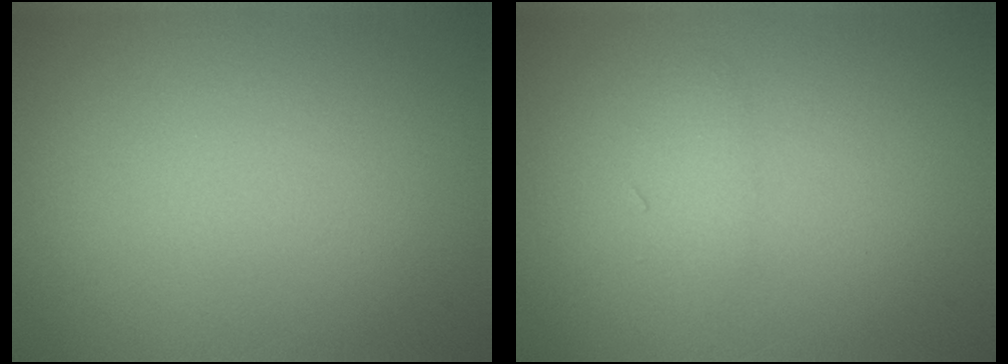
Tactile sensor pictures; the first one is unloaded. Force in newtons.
{"total": 1.3, "press": 1.3, "slide": 0.1}